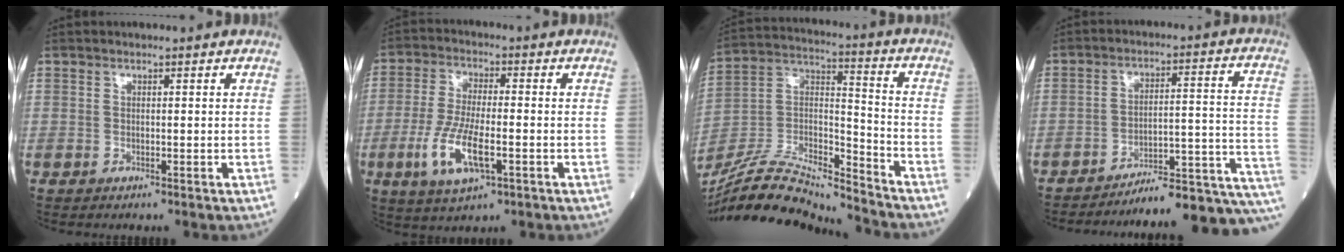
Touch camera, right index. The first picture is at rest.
{"total": 9.9, "force": [-3.3, 2.7, 9.0], "torque": [-0.191, -0.011, -0.057]}
{"total": 20.1, "force": [-18.9, 1.5, 6.7], "torque": [-0.146, 0.012, -0.336]}
{"total": 17.7, "force": [-16.1, 0.2, 7.4], "torque": [-0.039, 0.034, -0.218]}